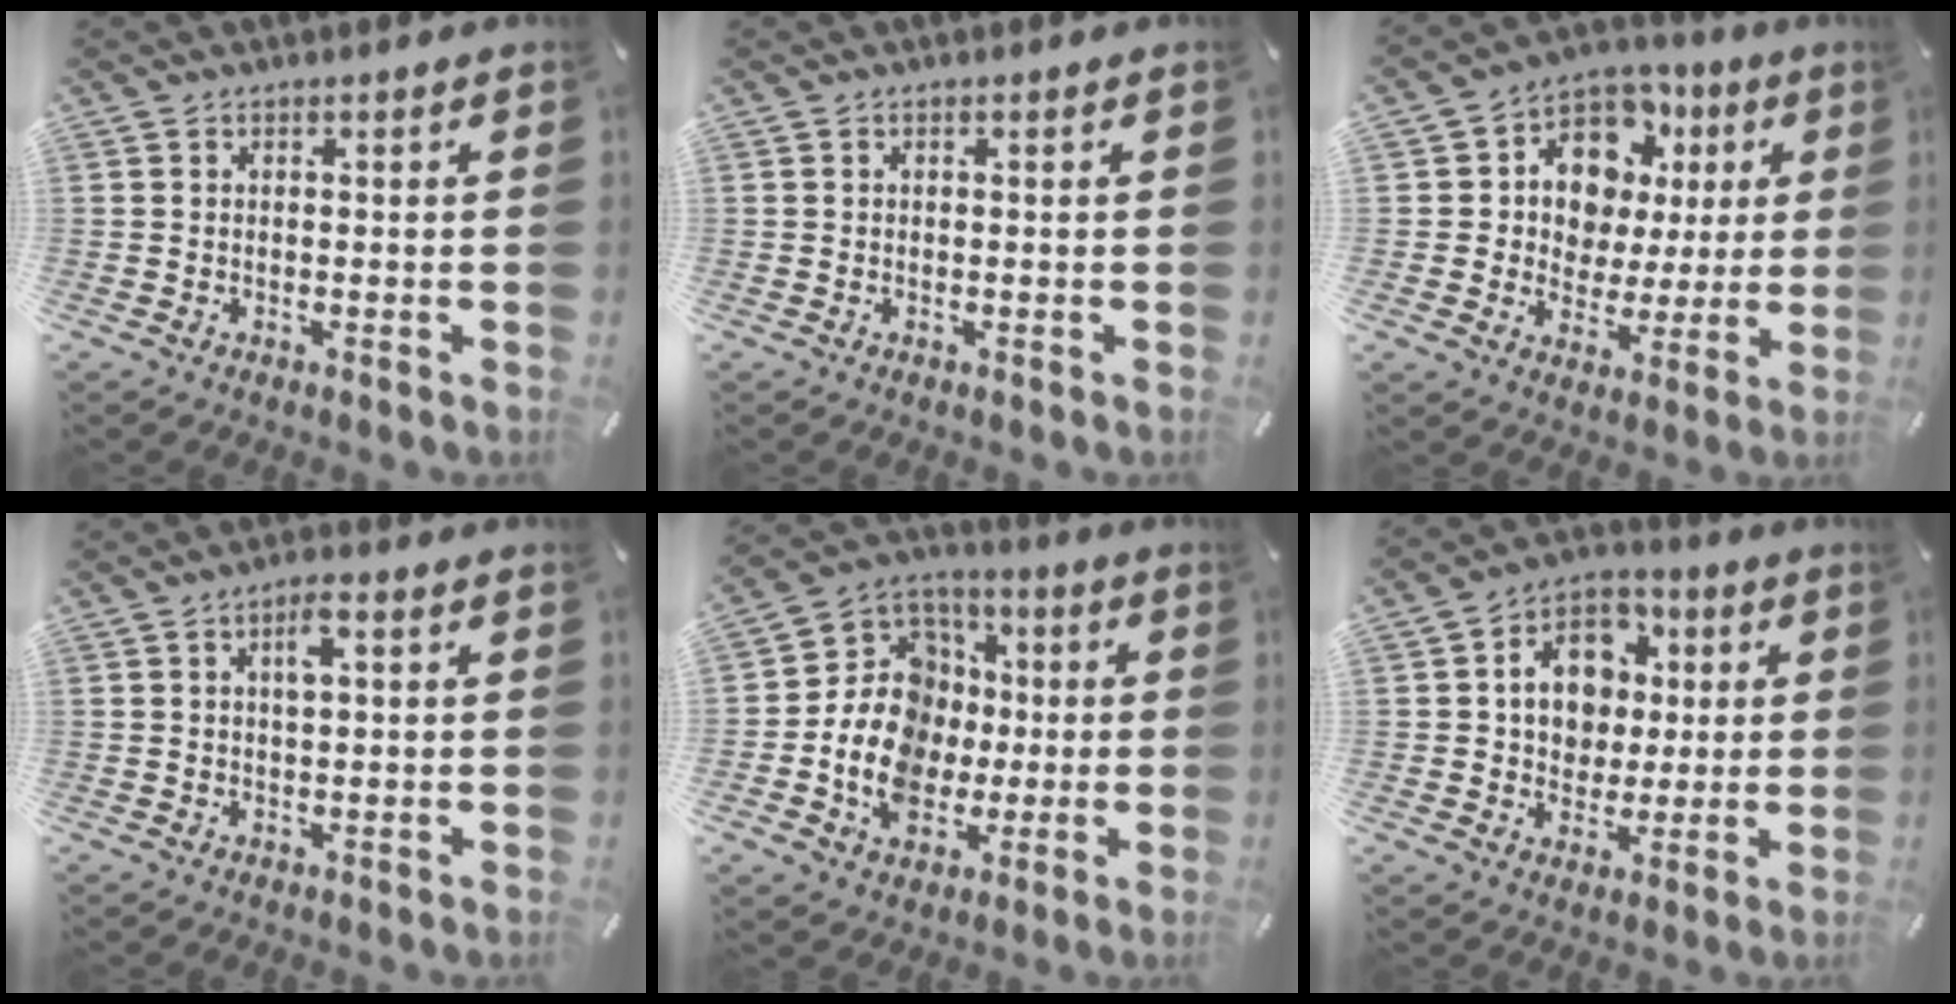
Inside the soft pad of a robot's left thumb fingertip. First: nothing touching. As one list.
[{"total": 0.0}, {"total": 11.1, "force": [4.4, 9.6, 3.3], "torque": [-0.068, -0.032, 0.089]}, {"total": 3.9, "force": [1.0, 1.5, 3.5], "torque": [-0.064, 0.004, 0.013]}, {"total": 17.1, "force": [-3.1, 14.4, 8.6], "torque": [-0.177, 0.012, -0.051]}, {"total": 11.8, "force": [1.0, 10.2, 5.7], "torque": [-0.095, 0.008, 0.021]}]